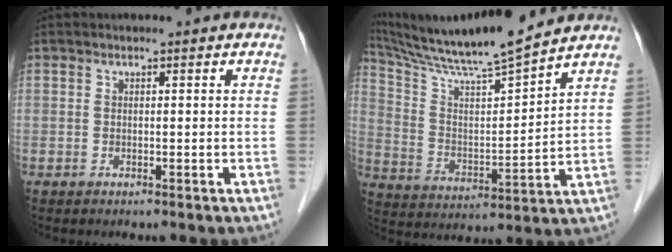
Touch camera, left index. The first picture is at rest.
{"total": 16.1, "force": [14.6, -0.8, 6.6], "torque": [-0.129, -0.001, 0.255]}